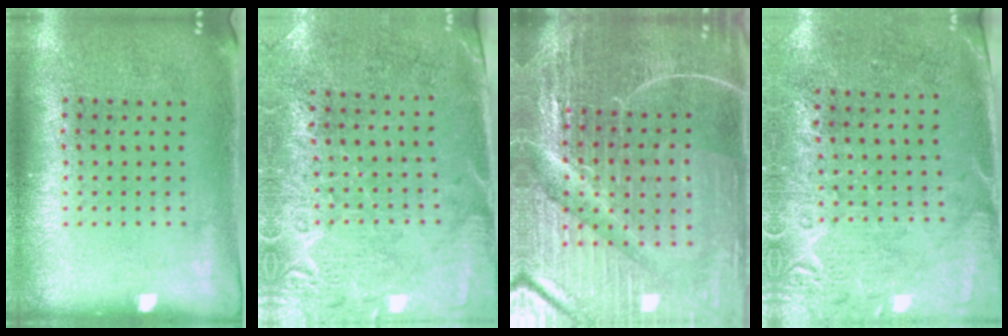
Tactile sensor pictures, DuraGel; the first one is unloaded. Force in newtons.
{"total": 2.7, "press": 2.4, "slide": 1.2}
{"total": 5.8, "press": 5.3, "slide": 2.4}
{"total": 2.8, "press": 2.4, "slide": 1.5}